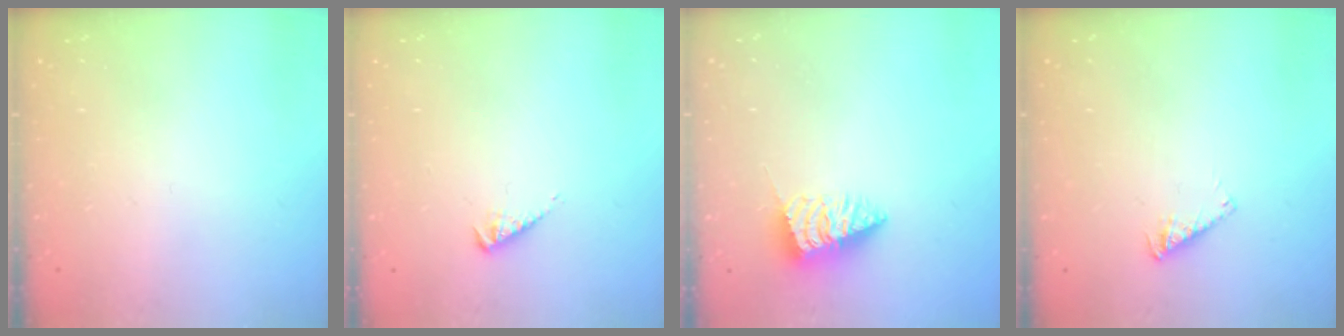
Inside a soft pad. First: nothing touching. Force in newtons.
{"total": 3.3, "press": 3.3, "slide": 0.5}
{"total": 2.6, "press": 2.6, "slide": 0.1}
{"total": 2.9, "press": 2.9, "slide": 0.1}